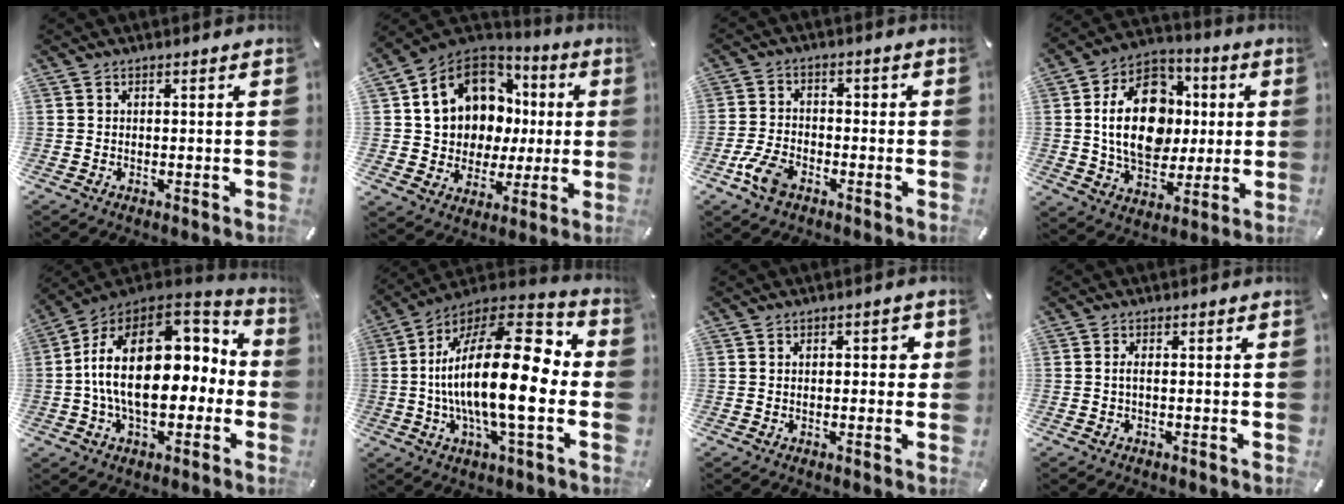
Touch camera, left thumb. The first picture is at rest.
{"total": 14.5, "force": [4.3, 12.3, 6.4], "torque": [-0.129, -0.027, 0.094]}
{"total": 7.4, "force": [-4.0, 4.6, 4.3], "torque": [-0.094, 0.016, -0.075]}
{"total": 18.9, "force": [0.8, 14.2, 12.5], "torque": [-0.223, 0.008, 0.015]}
{"total": 23.7, "force": [1.6, 14.6, 18.6], "torque": [-0.316, 0.000, 0.033]}
{"total": 25.0, "force": [-1.3, 9.5, 23.1], "torque": [-0.432, -0.009, -0.025]}
{"total": 2.1, "force": [0.1, 1.1, 1.7], "torque": [-0.019, 0.002, -0.006]}
{"total": 1.5, "force": [-0.2, 0.4, 1.5], "torque": [-0.028, 0.000, -0.005]}